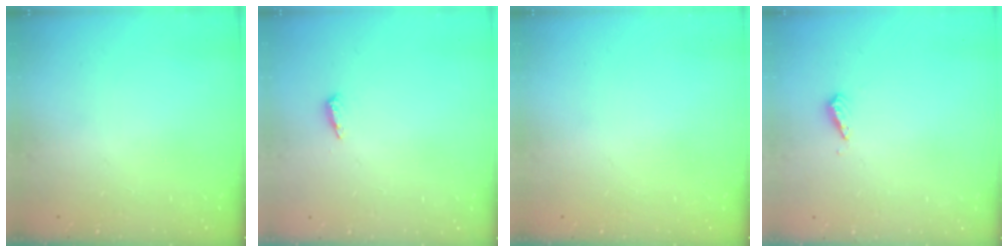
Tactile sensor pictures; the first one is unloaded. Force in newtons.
{"total": 5.6, "press": 5.5, "slide": 1.0}
{"total": 0.0}
{"total": 2.8, "press": 2.8, "slide": 0.7}